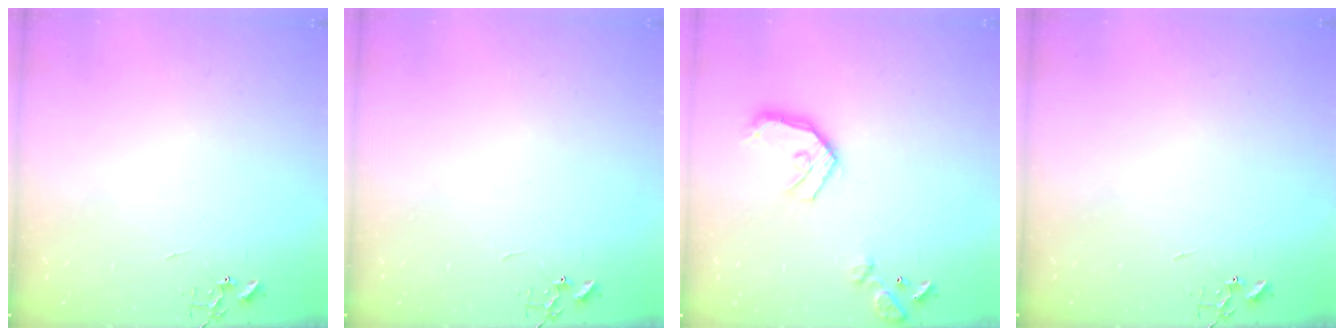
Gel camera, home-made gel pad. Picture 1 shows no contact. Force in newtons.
{"total": 0.0}
{"total": 14.7, "press": 14.6, "slide": 1.6}
{"total": 0.0}